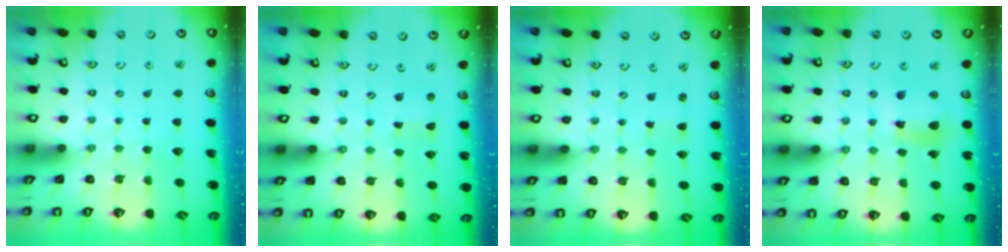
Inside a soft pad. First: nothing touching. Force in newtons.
{"total": 1.1, "press": 1.1, "slide": 0.0}
{"total": 0.5, "press": 0.5, "slide": 0.0}
{"total": 11.1, "press": 11.1, "slide": 1.3}